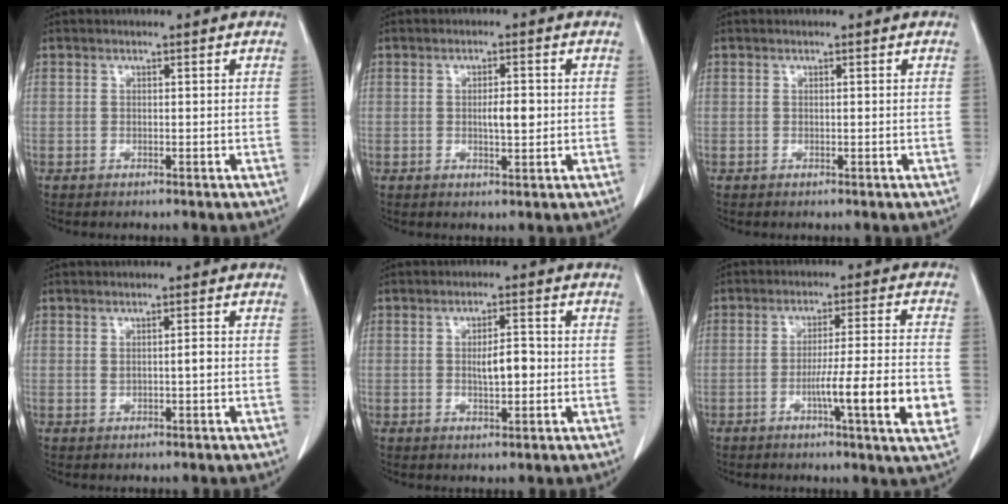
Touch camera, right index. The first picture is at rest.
{"total": 3.3, "force": [0.0, 0.9, 3.2], "torque": [-0.053, -0.001, 0.001]}
{"total": 0.0}
{"total": 1.7, "force": [0.1, 0.3, 1.7], "torque": [-0.029, 0.000, 0.004]}
{"total": 4.3, "force": [-0.2, 1.3, 4.1], "torque": [-0.068, 0.002, -0.001]}
{"total": 11.9, "force": [-3.4, -0.6, 11.4], "torque": [-0.171, -0.013, -0.057]}